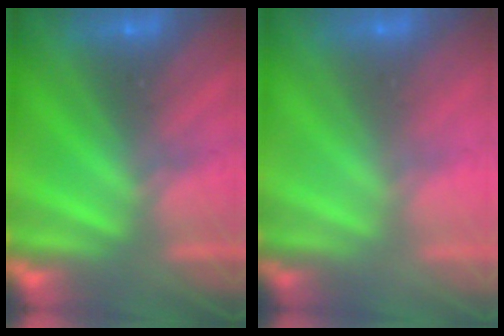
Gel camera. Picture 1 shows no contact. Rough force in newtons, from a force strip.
{"total": 3.1}